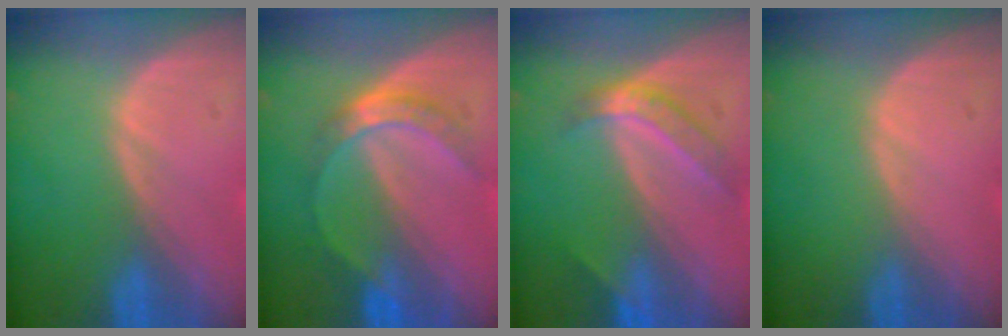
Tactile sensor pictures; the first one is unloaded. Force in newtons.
{"total": 5.0, "press": 4.8, "slide": 1.3}
{"total": 5.4, "press": 4.7, "slide": 2.5}
{"total": 0.0}